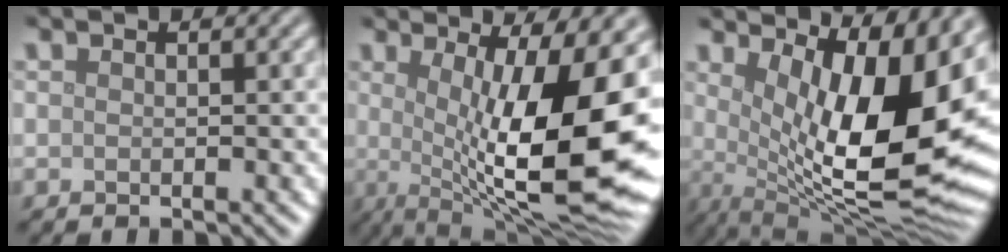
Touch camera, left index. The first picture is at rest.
{"total": 16.3, "force": [0.1, 5.1, 15.4], "torque": [-0.205, -0.007, 0.007]}
{"total": 13.9, "force": [3.0, 4.9, 12.7], "torque": [-0.177, -0.024, 0.064]}